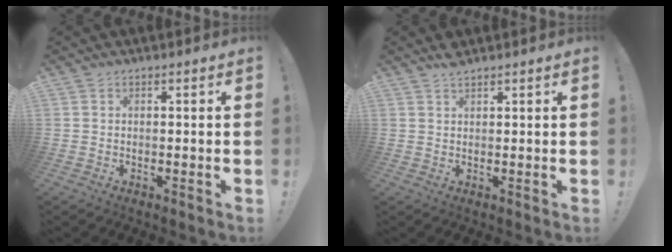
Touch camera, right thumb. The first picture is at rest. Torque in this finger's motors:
{"motor_torque": [-0.08, 0.28, 0.20, 0.01, -0.01]}